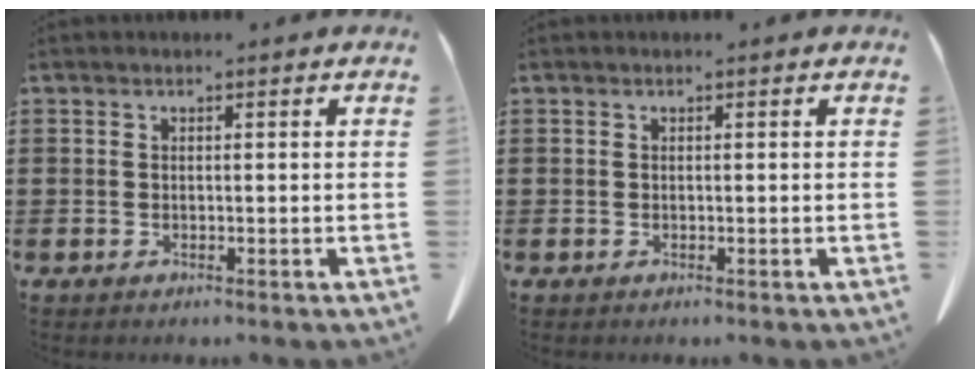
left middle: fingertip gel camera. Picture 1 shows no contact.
{"total": 0.0}